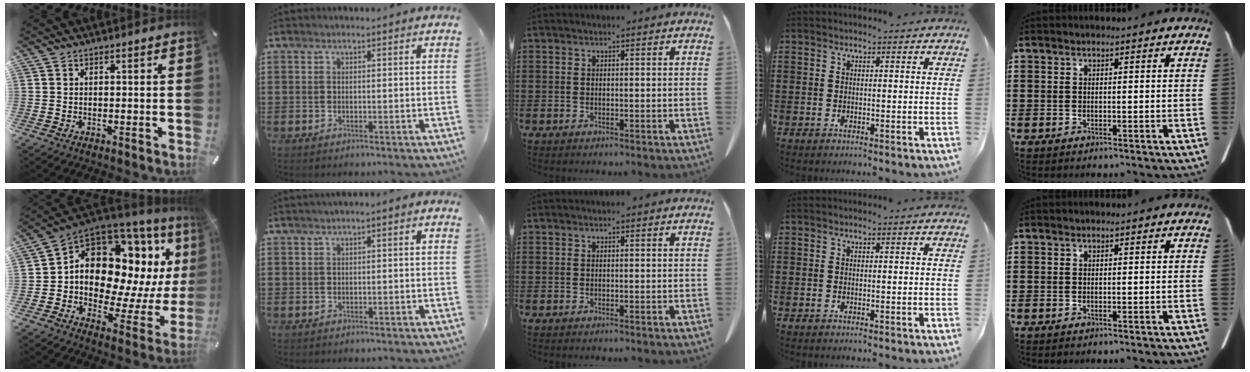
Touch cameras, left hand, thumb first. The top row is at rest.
{"thumb": {"total": 15.8, "force": [5.5, 11.2, 9.7], "torque": [-0.164, -0.056, 0.095]}, "index": {"total": 0.9, "force": [-0.6, 0.3, 0.6], "torque": [-0.011, 0.000, -0.013]}}